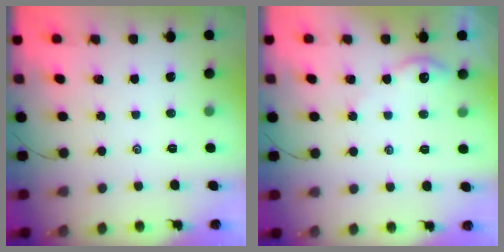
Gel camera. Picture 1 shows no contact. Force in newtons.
{"total": 4.6, "press": 4.5, "slide": 0.5}